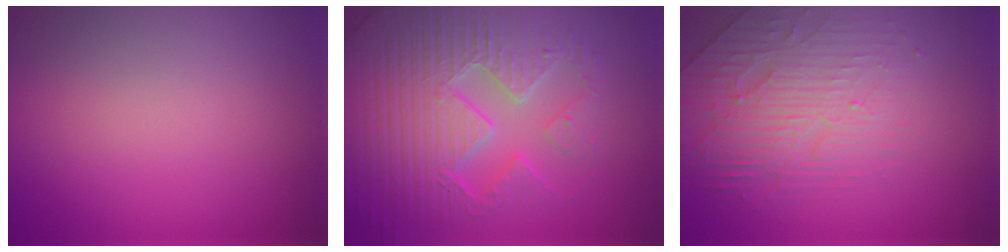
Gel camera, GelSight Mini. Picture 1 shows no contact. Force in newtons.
{"total": 9.3, "press": 6.6, "slide": 6.5}
{"total": 4.0, "press": 3.6, "slide": 1.6}